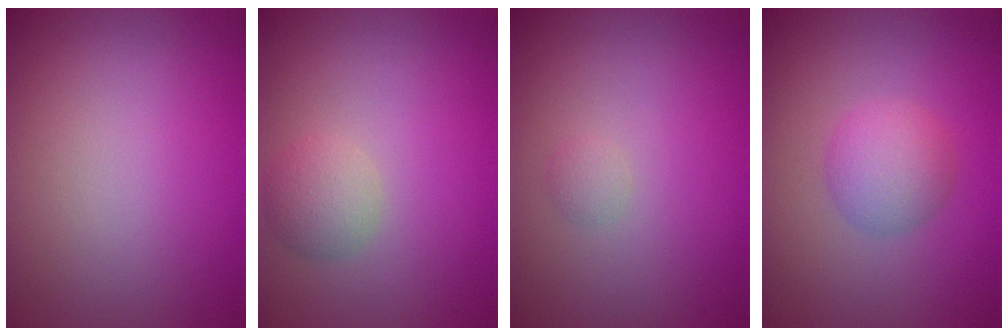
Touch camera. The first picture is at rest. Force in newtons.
{"total": 2.2, "press": 2.2, "slide": 0.1}
{"total": 0.6, "press": 0.6, "slide": 0.1}
{"total": 3.0, "press": 3.0, "slide": 0.1}